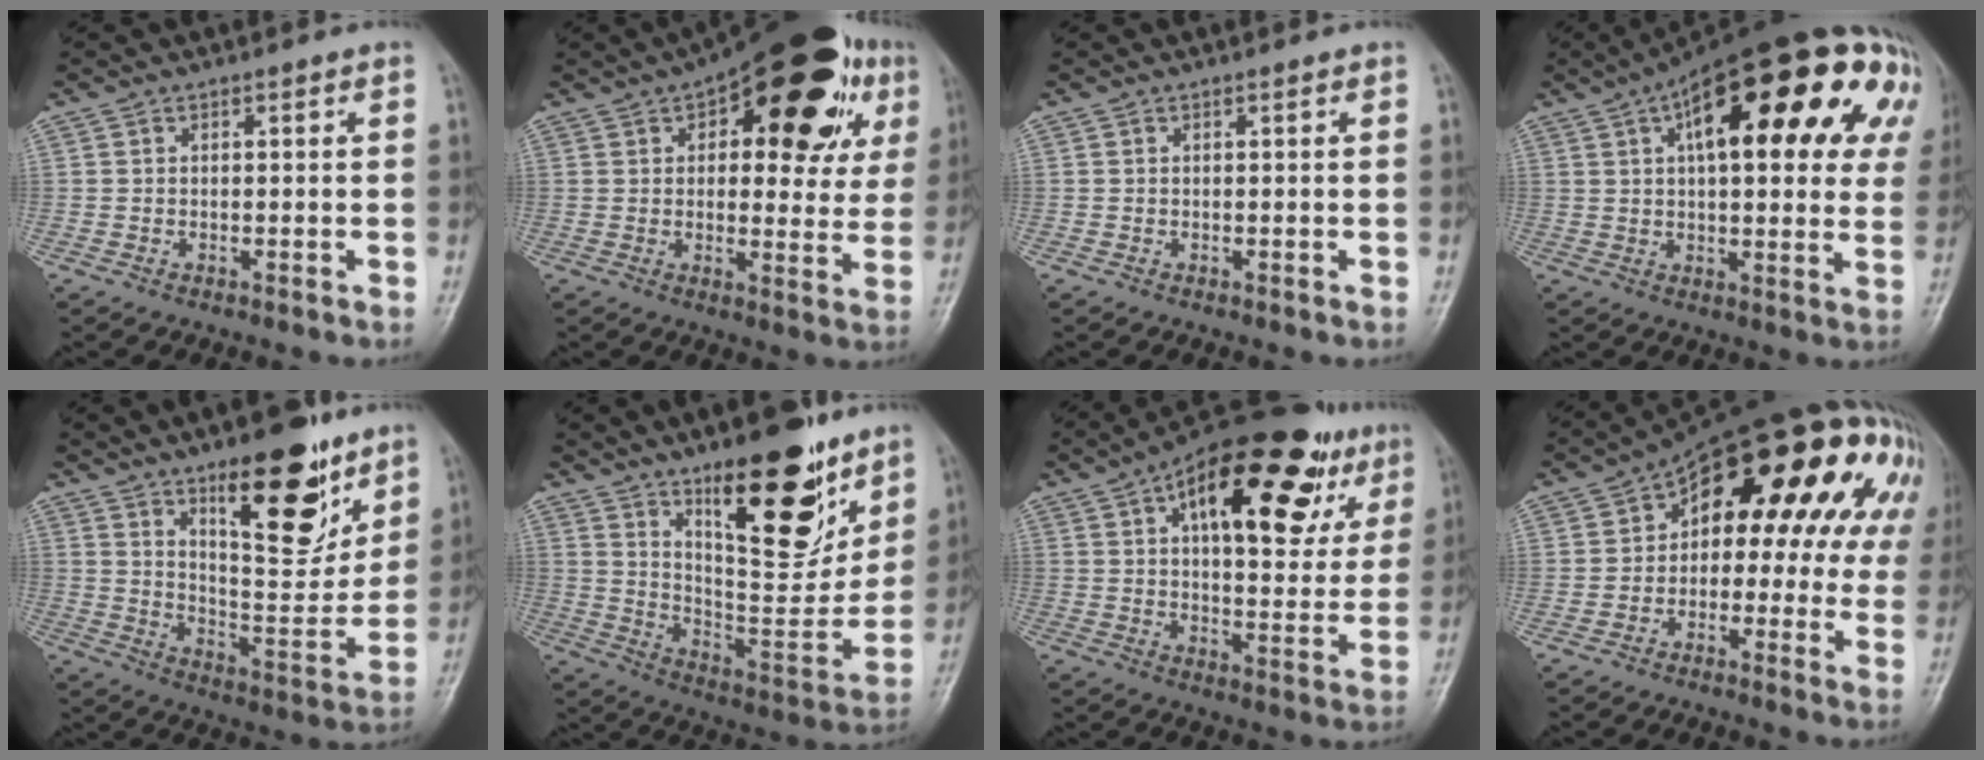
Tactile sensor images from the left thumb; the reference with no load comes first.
{"total": 23.8, "force": [9.9, 10.9, 18.8], "torque": [-0.220, 0.008, 0.130]}
{"total": 0.0}
{"total": 28.8, "force": [11.2, 11.2, 24.0], "torque": [-0.304, 0.030, 0.150]}
{"total": 18.5, "force": [11.1, 6.7, 13.2], "torque": [-0.148, -0.078, 0.181]}
{"total": 22.1, "force": [13.2, 8.1, 15.9], "torque": [-0.189, -0.087, 0.219]}
{"total": 26.0, "force": [12.0, 11.4, 20.0], "torque": [-0.260, -0.003, 0.173]}
{"total": 19.8, "force": [4.5, 10.9, 15.9], "torque": [-0.156, 0.040, 0.046]}